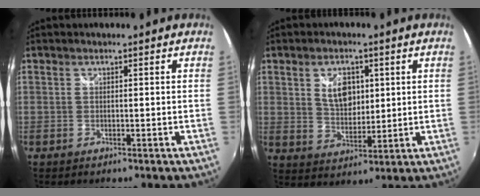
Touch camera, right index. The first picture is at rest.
{"total": 7.3, "force": [2.2, 4.6, 5.2], "torque": [-0.087, 0.004, 0.044]}